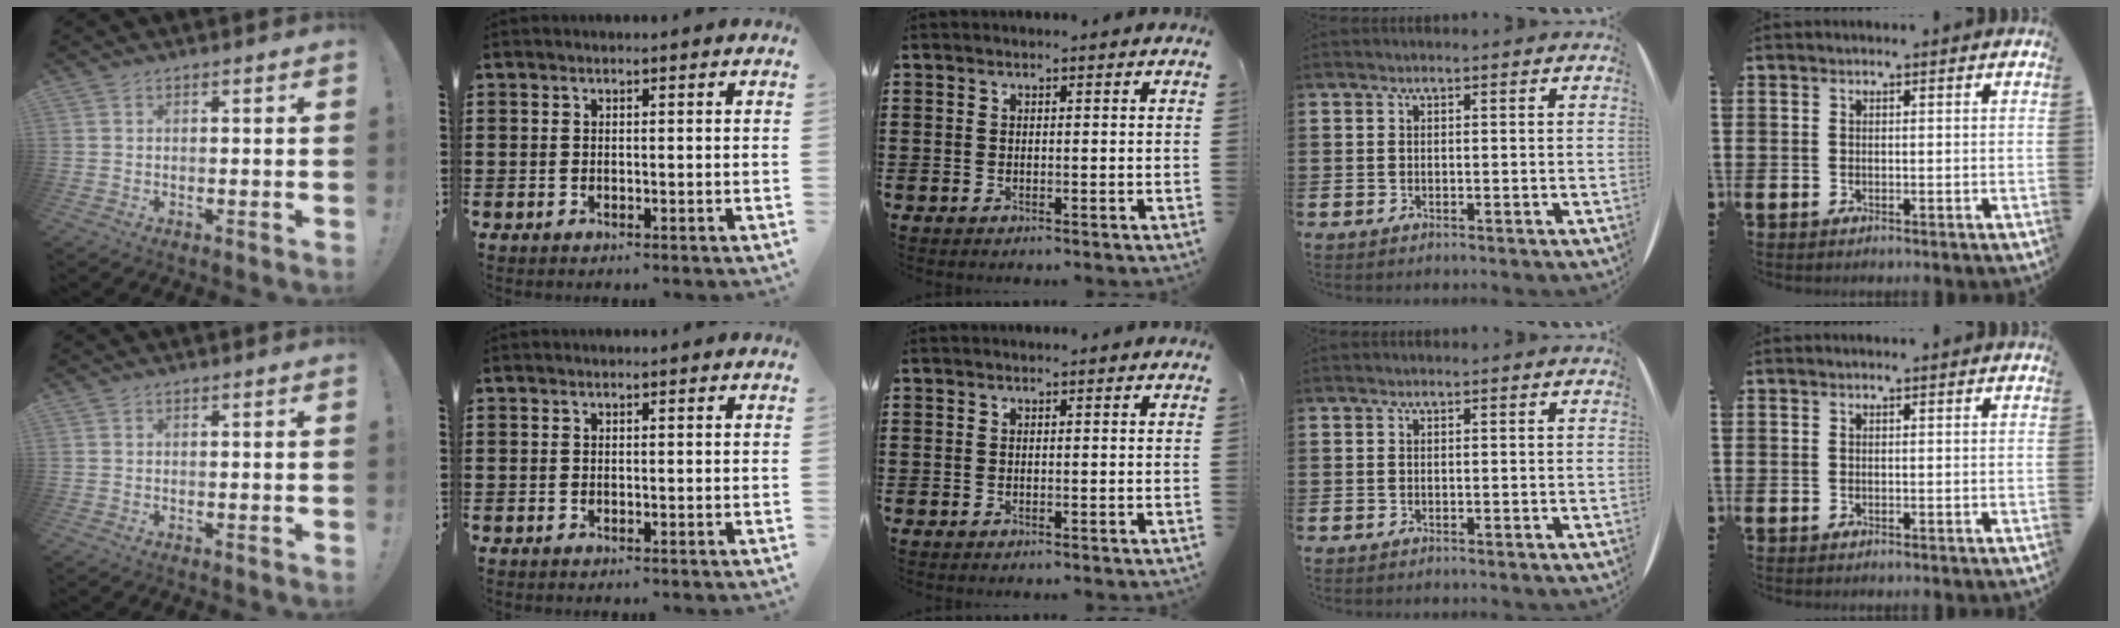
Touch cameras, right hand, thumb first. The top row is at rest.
{}